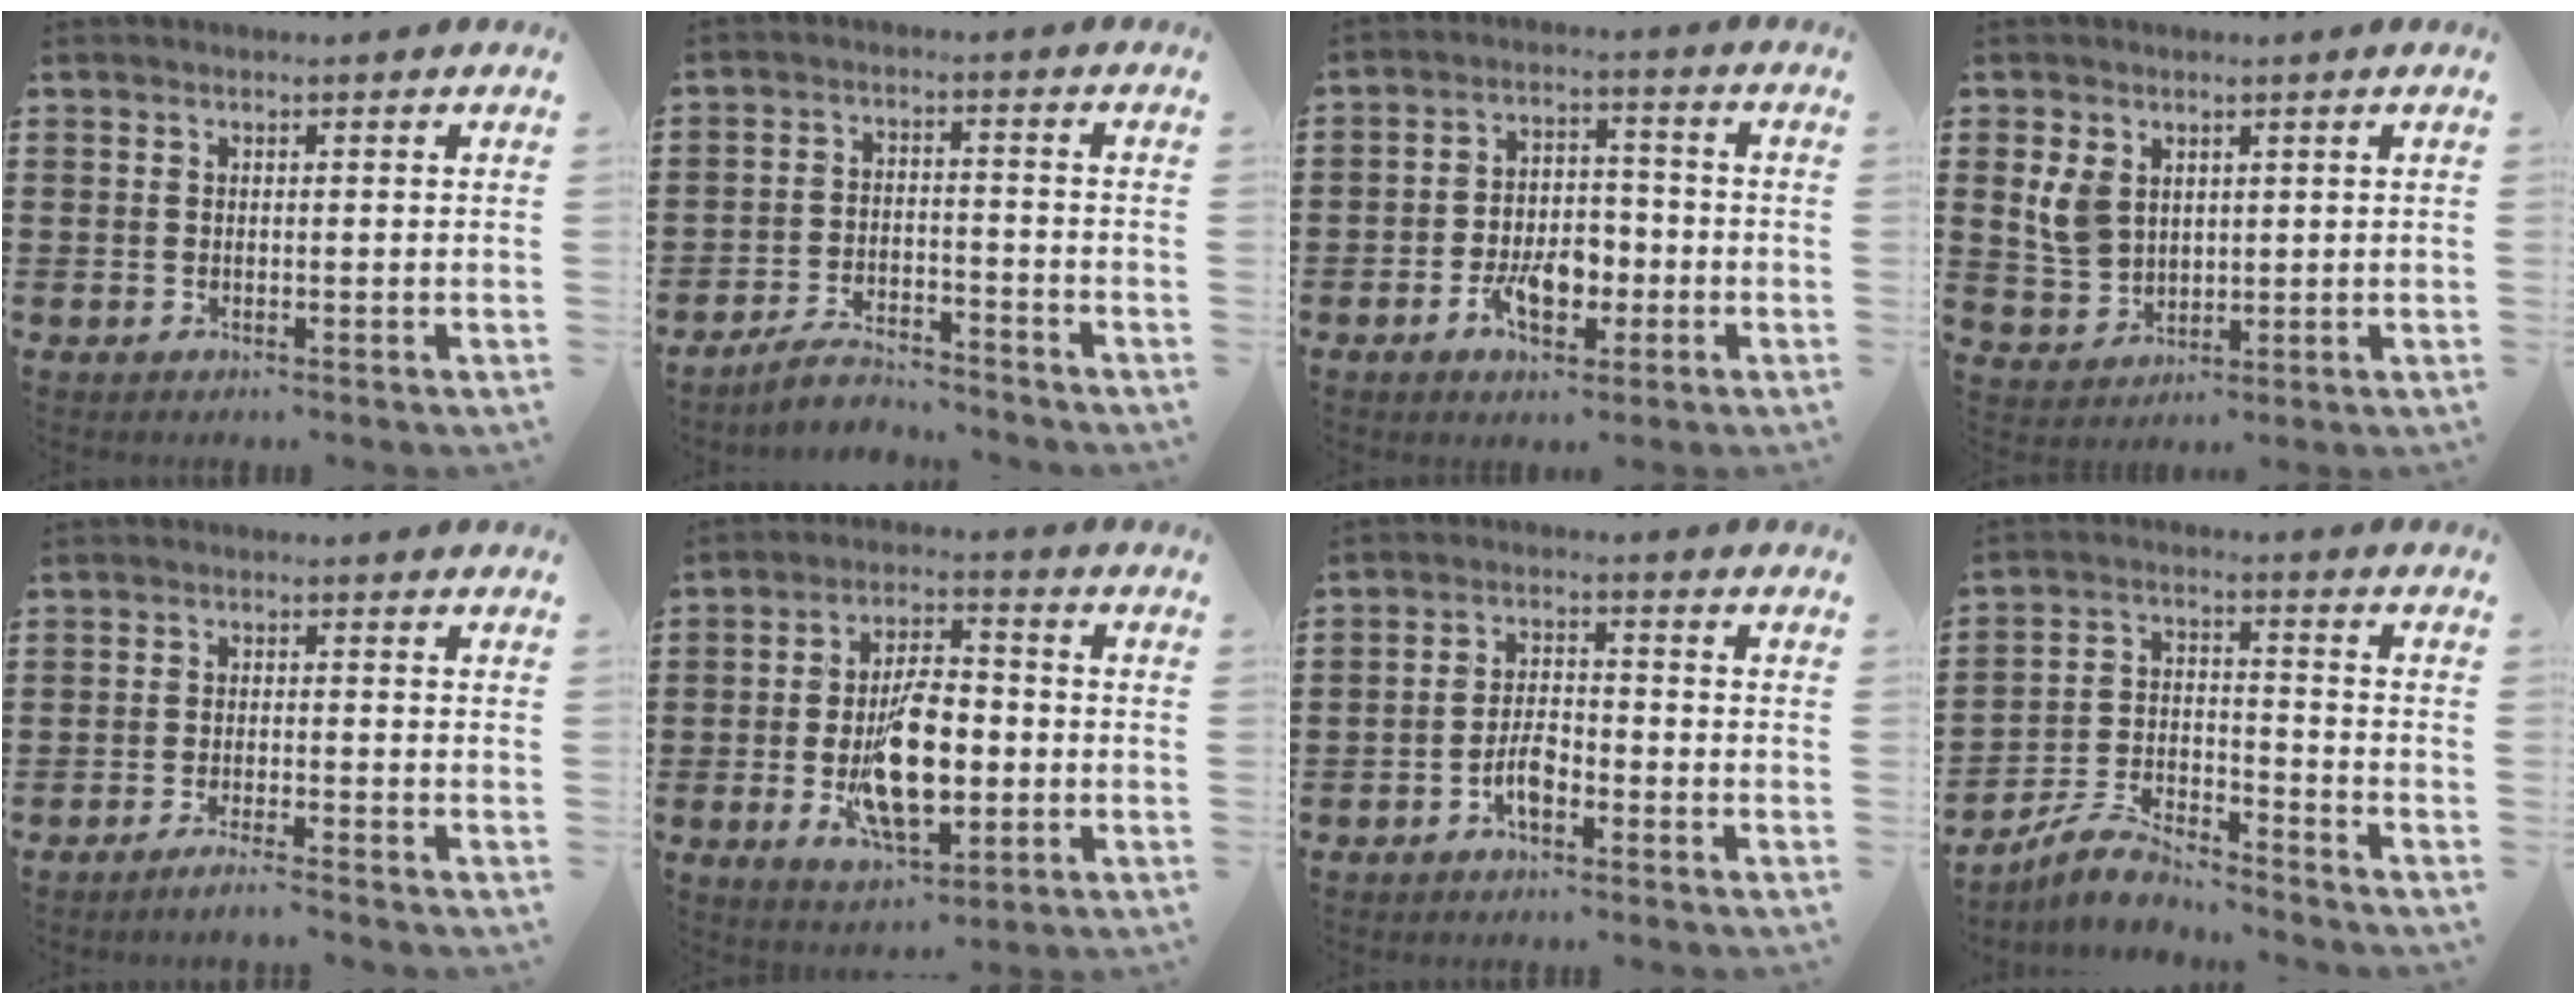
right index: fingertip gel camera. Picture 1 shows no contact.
{"total": 4.7, "force": [-4.5, 0.7, 1.1], "torque": [-0.026, 0.007, -0.090]}
{"total": 7.0, "force": [-2.9, 4.0, 5.0], "torque": [-0.090, 0.002, -0.052]}
{"total": 5.3, "force": [1.9, 4.1, 2.7], "torque": [-0.074, 0.011, 0.035]}
{"total": 2.2, "force": [-2.0, -0.3, 0.9], "torque": [-0.014, 0.001, -0.039]}
{"total": 12.2, "force": [-2.6, 5.4, 10.6], "torque": [-0.199, -0.014, -0.044]}
{"total": 6.1, "force": [-3.0, 2.5, 4.7], "torque": [-0.104, 0.001, -0.060]}
{"total": 7.0, "force": [-6.6, 1.4, 2.2], "torque": [-0.050, 0.011, -0.128]}